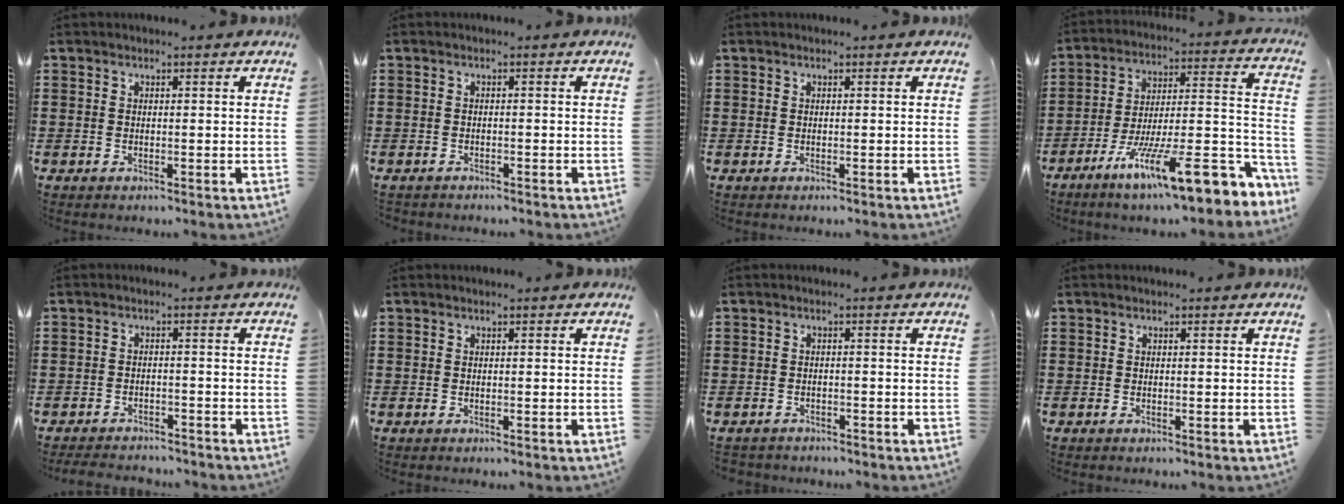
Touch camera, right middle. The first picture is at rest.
{"total": 0.7, "force": [-0.7, 0.1, 0.0], "torque": [-0.002, 0.000, -0.015]}
{"total": 0.0}
{"total": 14.6, "force": [-9.1, 2.8, 11.1], "torque": [-0.160, 0.007, -0.156]}
{"total": 2.7, "force": [-2.7, 0.3, 0.2], "torque": [-0.010, -0.003, -0.056]}
{"total": 0.0}
{"total": 1.3, "force": [-1.3, 0.1, -0.1], "torque": [-0.003, 0.000, -0.029]}
{"total": 0.0}